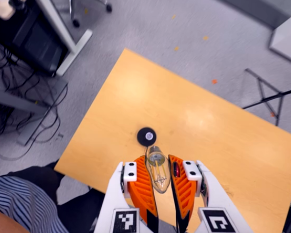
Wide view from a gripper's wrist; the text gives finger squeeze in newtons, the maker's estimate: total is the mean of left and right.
{"total": 22.5, "left": 27.3, "right": 17.7}